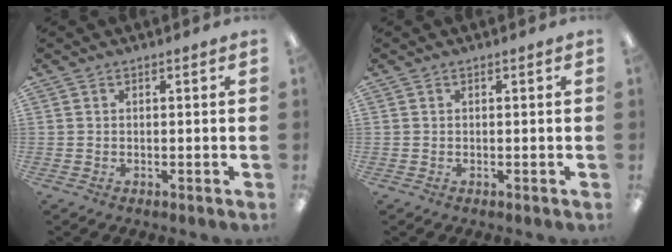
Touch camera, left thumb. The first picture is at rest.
{"total": 0.0}